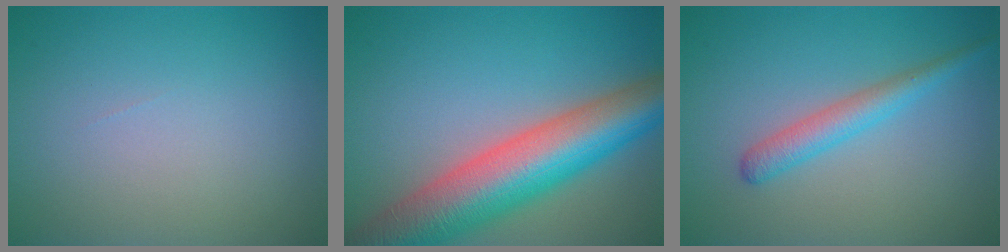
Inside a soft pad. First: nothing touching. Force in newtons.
{"total": 11.5, "press": 11.5, "slide": 0.5}
{"total": 2.7, "press": 2.7, "slide": 0.0}